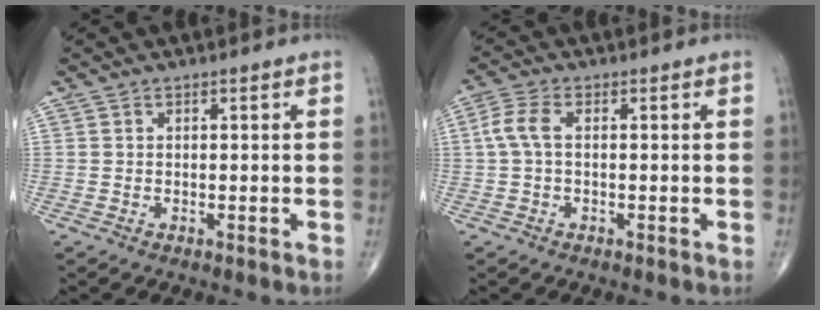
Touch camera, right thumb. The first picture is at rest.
{"total": 4.3, "force": [0.3, 2.2, 3.7], "torque": [-0.097, 0.012, 0.001]}